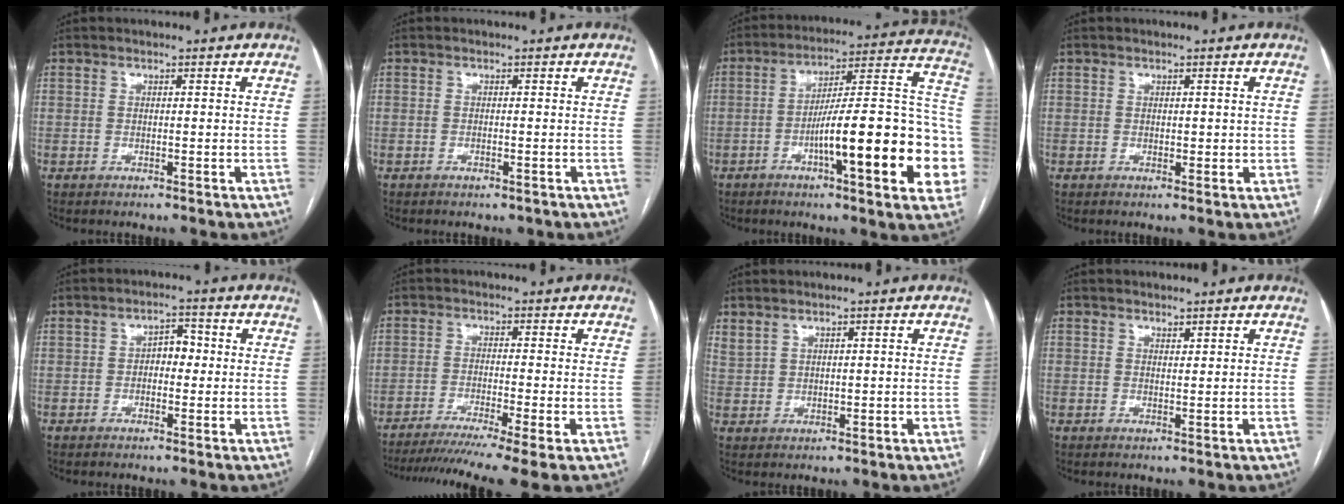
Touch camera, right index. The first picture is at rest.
{"total": 0.8, "force": [-0.6, 0.3, 0.5], "torque": [-0.012, -0.001, -0.004]}
{"total": 23.3, "force": [-6.6, 3.1, 22.2], "torque": [-0.237, 0.025, -0.092]}
{"total": 1.4, "force": [0.1, 1.0, 1.0], "torque": [-0.010, 0.000, 0.002]}
{"total": 3.2, "force": [-0.1, 1.9, 2.5], "torque": [-0.034, 0.016, -0.005]}
{"total": 12.1, "force": [-9.1, -0.9, 7.9], "torque": [-0.125, -0.027, -0.143]}
{"total": 2.2, "force": [1.8, 1.0, 0.7], "torque": [-0.021, 0.010, 0.047]}
{"total": 0.8, "force": [0.7, 0.2, 0.3], "torque": [-0.008, -0.003, 0.013]}